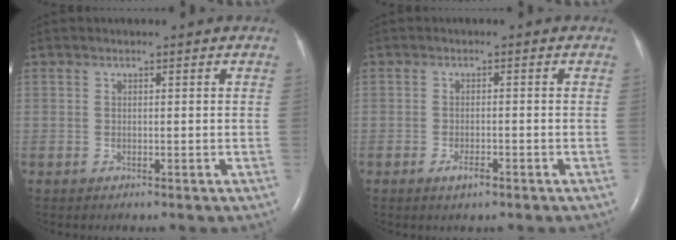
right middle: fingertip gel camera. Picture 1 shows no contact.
{"total": 2.0, "force": [-1.3, 0.6, 1.5], "torque": [-0.027, -0.001, -0.021]}